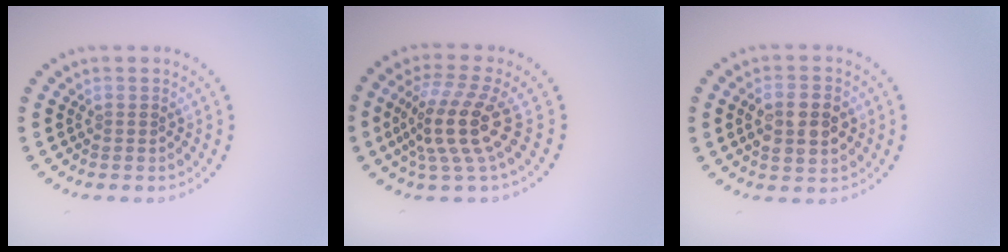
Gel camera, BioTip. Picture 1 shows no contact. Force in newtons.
{"total": 4.9, "press": 3.6, "slide": 3.2}
{"total": 3.6, "press": 3.6, "slide": 0.5}